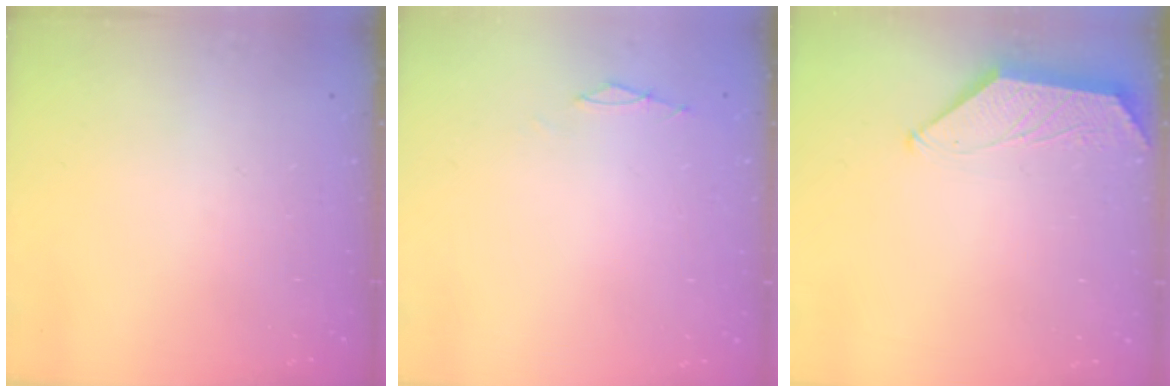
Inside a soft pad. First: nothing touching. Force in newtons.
{"total": 0.0}
{"total": 0.5, "press": 0.5, "slide": 0.2}